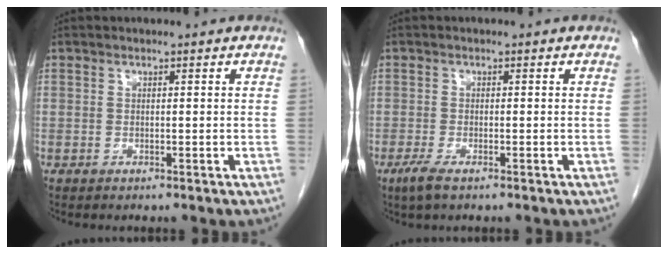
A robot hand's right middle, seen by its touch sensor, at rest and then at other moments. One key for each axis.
{"total": 2.5, "fx": -1.6, "fy": 0.4, "fz": 1.9, "tx": -0.047, "ty": -0.007, "tz": -0.033}